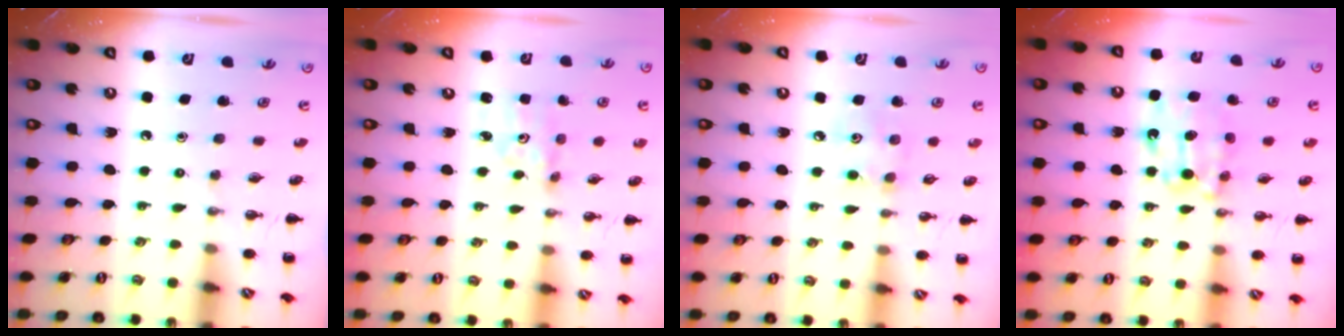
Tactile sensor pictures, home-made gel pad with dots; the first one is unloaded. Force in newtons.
{"total": 2.4, "press": 2.3, "slide": 0.8}
{"total": 3.9, "press": 3.8, "slide": 0.6}
{"total": 9.2, "press": 9.1, "slide": 1.0}